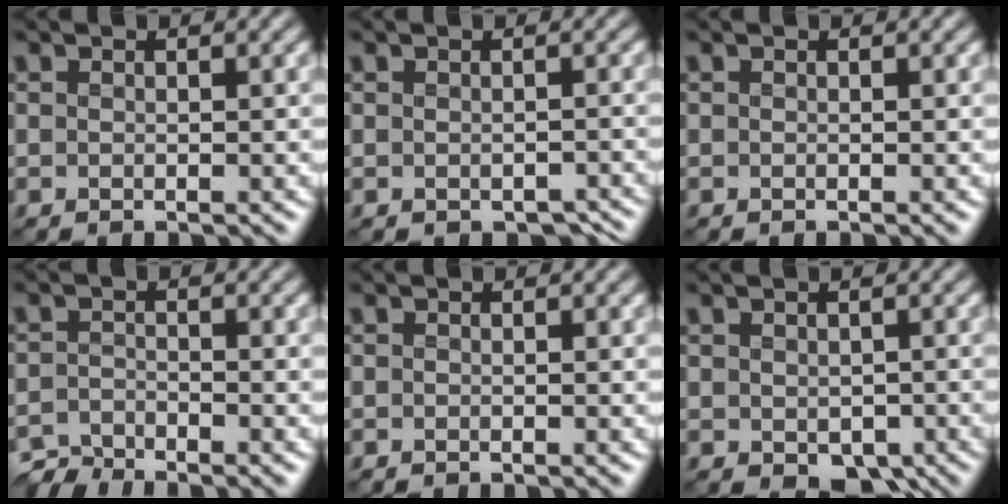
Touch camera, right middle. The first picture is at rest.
{"total": 2.1, "force": [-1.3, 1.2, 1.1], "torque": [-0.009, -0.015, -0.008]}
{"total": 0.0}
{"total": 3.1, "force": [-3.0, 0.3, 0.1], "torque": [-0.006, -0.006, -0.066]}
{"total": 0.0}
{"total": 3.3, "force": [-1.1, 2.1, 2.3], "torque": [-0.034, -0.021, -0.006]}